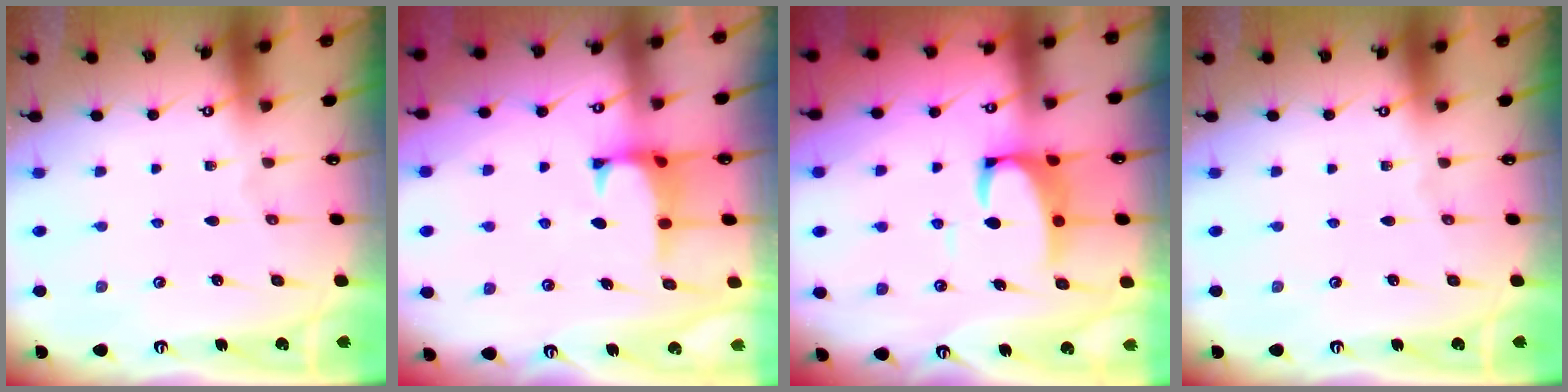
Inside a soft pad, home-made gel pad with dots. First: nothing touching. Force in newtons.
{"total": 0.9, "press": 0.4, "slide": 0.8}
{"total": 6.3, "press": 6.2, "slide": 0.9}
{"total": 0.0}